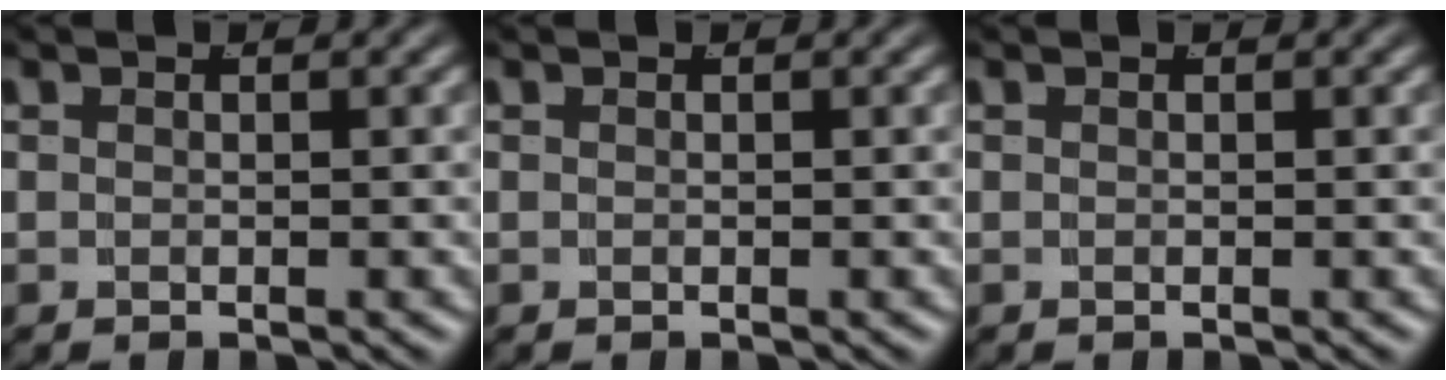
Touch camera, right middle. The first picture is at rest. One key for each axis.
{"total": 0.0}
{"total": 0.0}